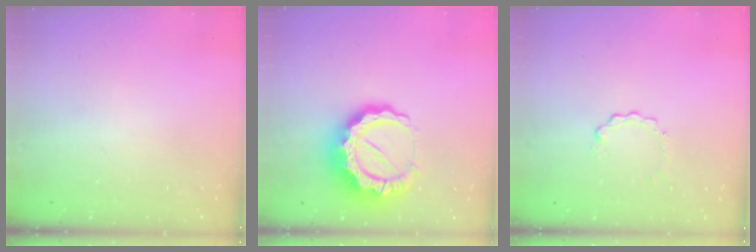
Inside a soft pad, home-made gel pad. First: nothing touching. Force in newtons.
{"total": 19.3, "press": 19.2, "slide": 1.8}
{"total": 0.8, "press": 0.8, "slide": 0.1}